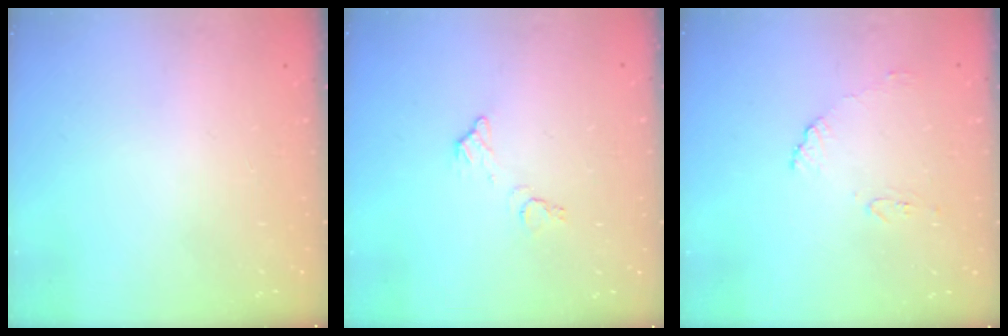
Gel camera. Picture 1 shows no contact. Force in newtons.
{"total": 7.0, "press": 7.0, "slide": 0.4}
{"total": 8.2, "press": 8.1, "slide": 0.8}